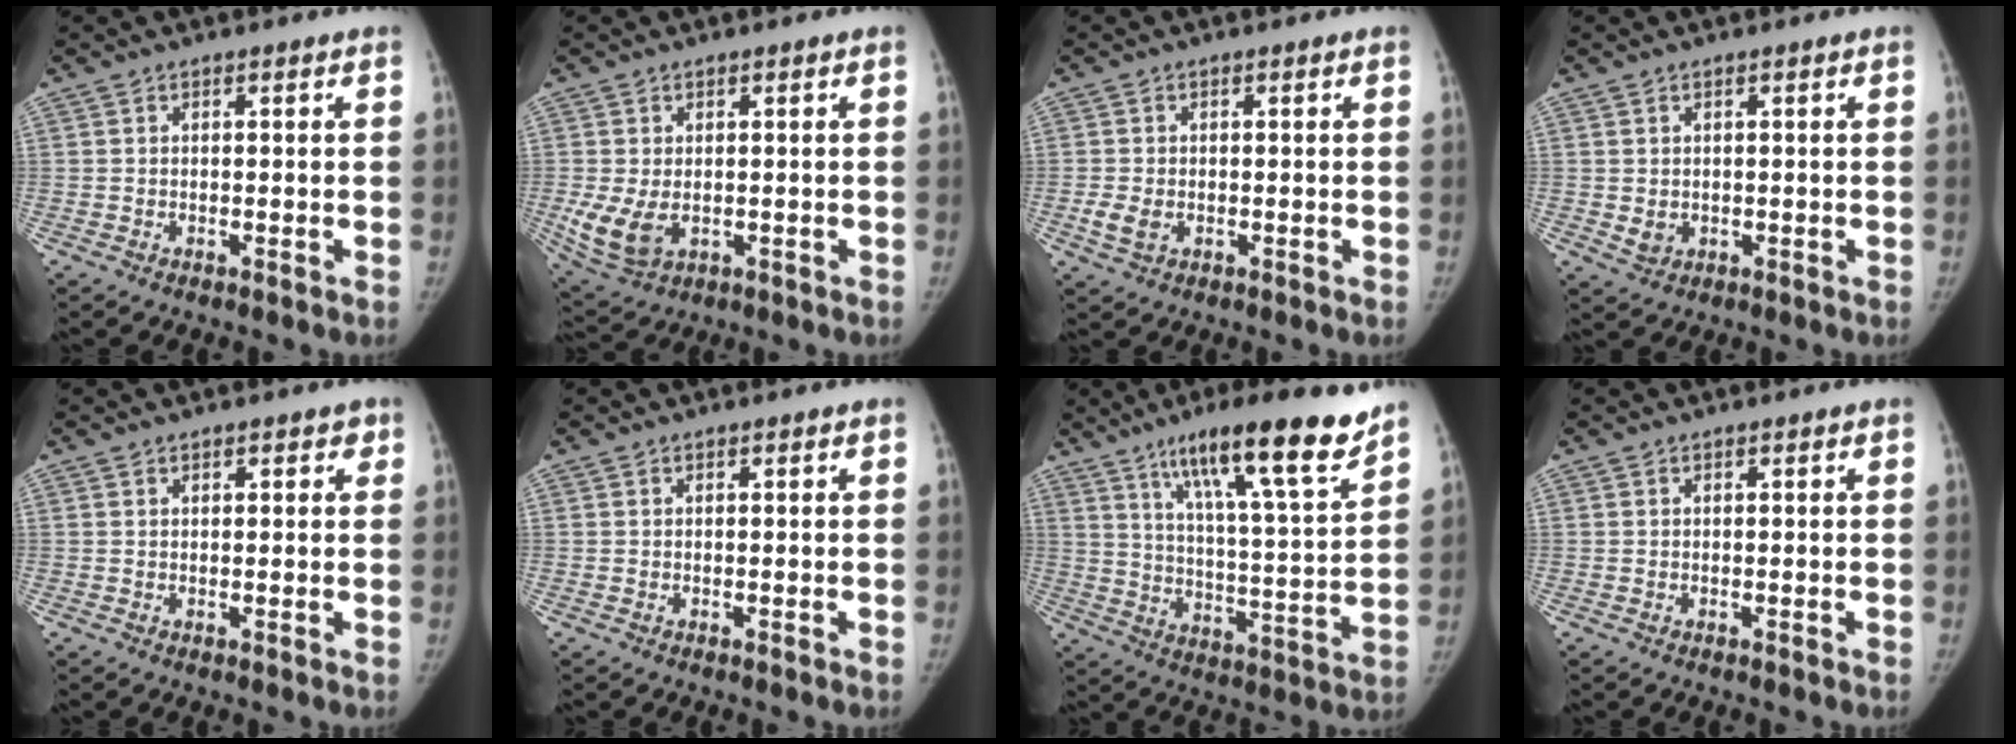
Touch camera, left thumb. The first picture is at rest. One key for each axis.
{"total": 7.2, "fx": -0.9, "fy": 4.8, "fz": 5.3, "tx": -0.113, "ty": -0.015, "tz": -0.002}
{"total": 3.1, "fx": -0.6, "fy": 2.2, "fz": 2.1, "tx": -0.046, "ty": -0.003, "tz": -0.009}
{"total": 2.2, "fx": 0.1, "fy": 1.8, "fz": 1.2, "tx": -0.018, "ty": -0.003, "tz": 0.010}
{"total": 1.8, "fx": 1.1, "fy": 1.0, "fz": 0.9, "tx": 0.006, "ty": -0.003, "tz": 0.011}
{"total": 0.0}
{"total": 19.9, "fx": 13.3, "fy": 2.7, "fz": 14.6, "tx": -0.208, "ty": -0.063, "tz": 0.214}
{"total": 0.0}